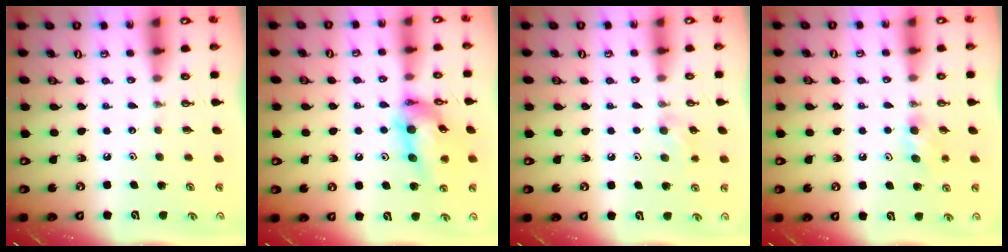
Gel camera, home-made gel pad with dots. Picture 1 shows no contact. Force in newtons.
{"total": 15.1, "press": 15.1, "slide": 1.1}
{"total": 8.2, "press": 7.4, "slide": 3.4}
{"total": 7.2, "press": 3.9, "slide": 6.0}